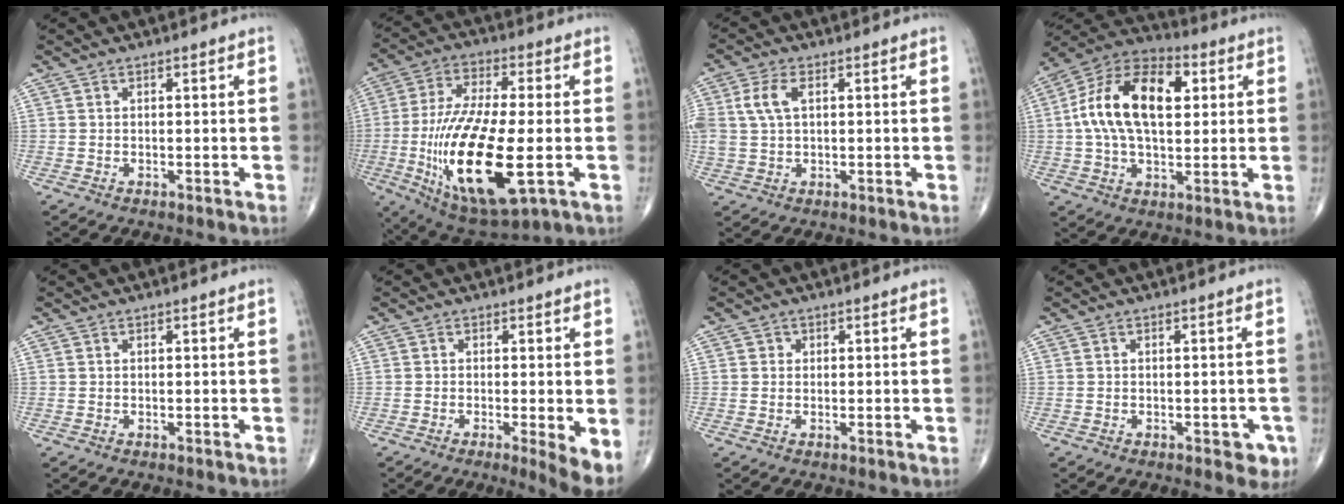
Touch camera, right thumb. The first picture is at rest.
{"total": 23.1, "force": [-4.8, 7.8, 21.2], "torque": [-0.441, -0.012, -0.067]}
{"total": 5.7, "force": [1.5, 3.2, 4.5], "torque": [-0.112, 0.009, 0.030]}
{"total": 18.9, "force": [3.4, 10.6, 15.3], "torque": [-0.262, 0.020, 0.048]}
{"total": 0.0}
{"total": 4.6, "force": [-1.1, 0.6, 4.4], "torque": [-0.075, -0.015, -0.022]}
{"total": 1.0, "force": [0.1, 1.0, 0.1], "torque": [0.006, 0.002, 0.000]}
{"total": 3.4, "force": [-1.5, 1.7, 2.5], "torque": [-0.011, 0.002, -0.016]}